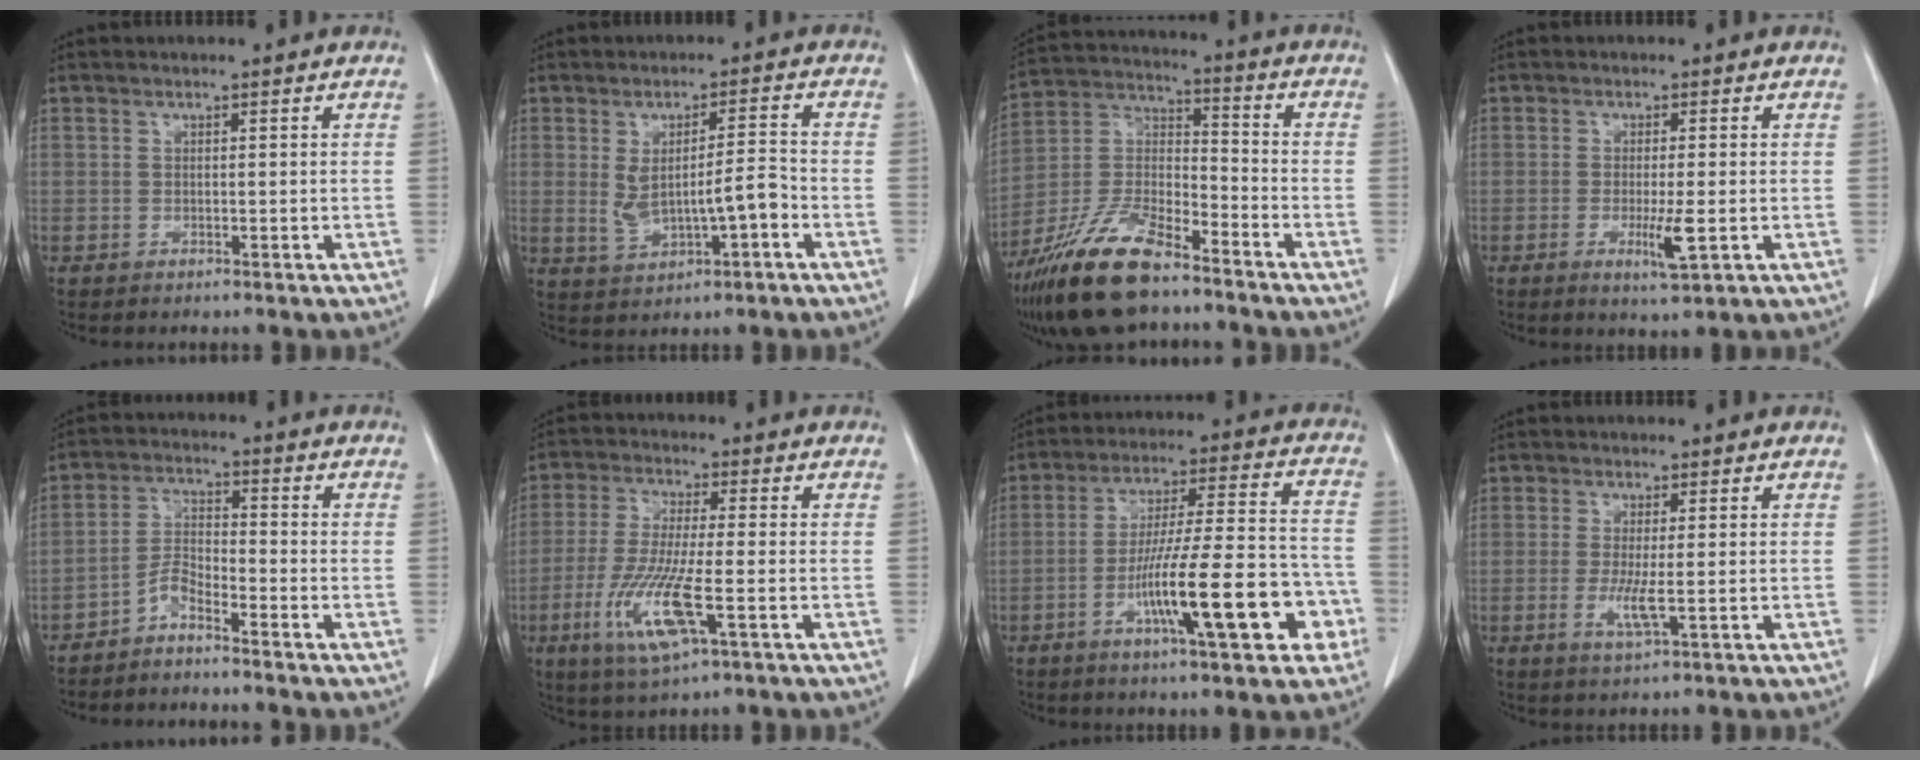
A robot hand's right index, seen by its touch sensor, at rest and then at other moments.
{"total": 6.8, "force": [-1.2, 1.6, 6.5], "torque": [-0.116, 0.008, -0.008]}
{"total": 16.0, "force": [-11.9, 4.7, 9.7], "torque": [-0.203, 0.001, -0.219]}
{"total": 4.3, "force": [-1.2, 0.4, 4.1], "torque": [-0.072, -0.009, -0.016]}
{"total": 3.9, "force": [-3.3, 0.7, 1.9], "torque": [-0.041, 0.000, -0.068]}
{"total": 11.1, "force": [-3.8, 1.2, 10.4], "torque": [-0.217, -0.022, -0.072]}
{"total": 17.6, "force": [-6.5, 2.6, 16.2], "torque": [-0.251, 0.016, -0.094]}
{"total": 3.6, "force": [-0.6, 0.2, 3.6], "torque": [-0.077, -0.010, -0.008]}